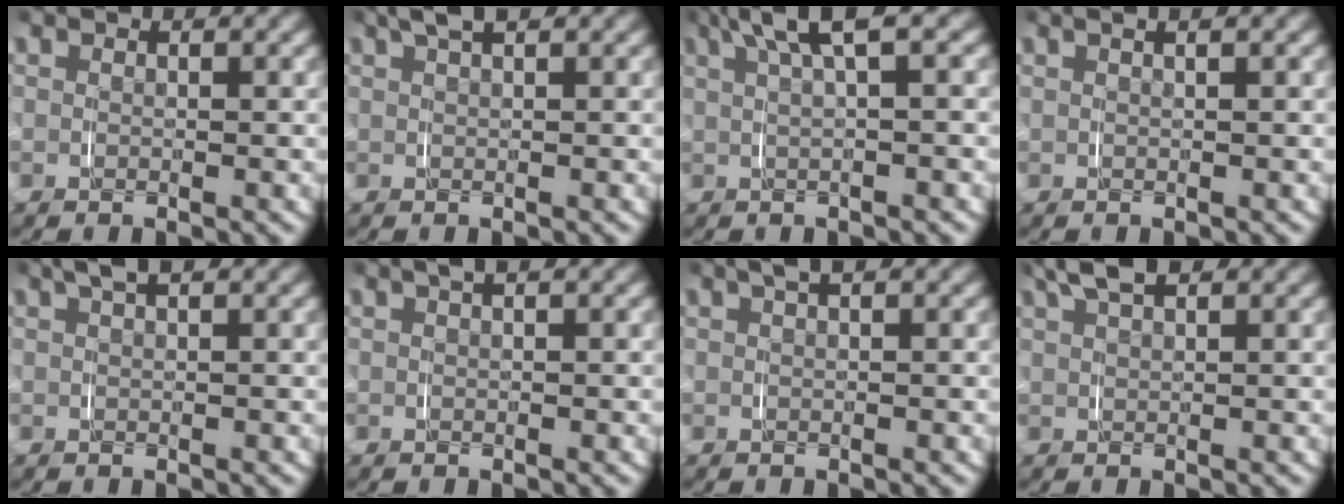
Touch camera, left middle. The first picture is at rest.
{"total": 2.4, "force": [1.9, 0.4, 1.4], "torque": [-0.031, 0.011, 0.032]}
{"total": 5.1, "force": [3.1, 1.0, 4.0], "torque": [-0.063, 0.025, 0.042]}
{"total": 2.5, "force": [1.5, 0.7, 1.8], "torque": [-0.015, 0.019, 0.019]}
{"total": 2.1, "force": [1.6, 0.4, 1.4], "torque": [-0.030, 0.011, 0.026]}
{"total": 1.4, "force": [0.9, 0.2, 1.1], "torque": [-0.015, 0.013, 0.013]}
{"total": 1.7, "force": [1.2, 0.3, 1.3], "torque": [-0.022, 0.013, 0.017]}
{"total": 3.0, "force": [2.5, 0.6, 1.6], "torque": [-0.038, 0.008, 0.045]}